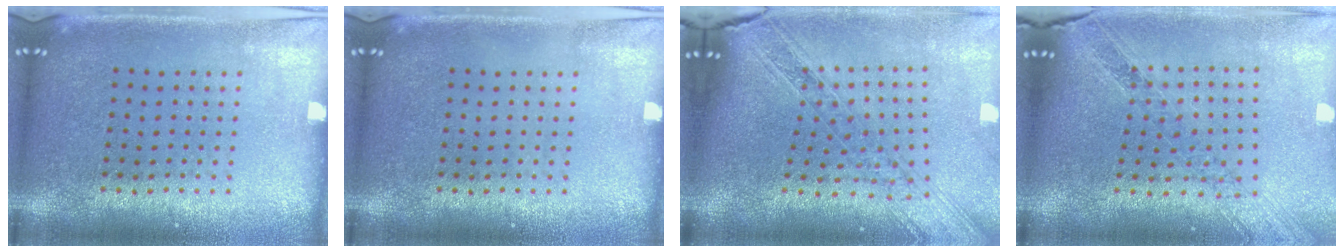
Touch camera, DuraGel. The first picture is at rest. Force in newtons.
{"total": 0.0}
{"total": 2.2, "press": 1.9, "slide": 1.1}
{"total": 1.1, "press": 1.1, "slide": 0.2}